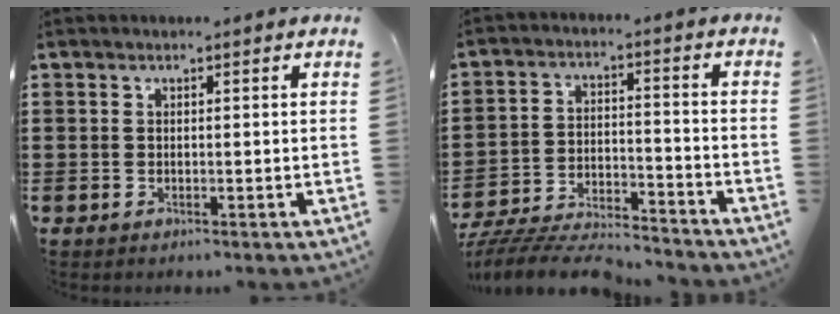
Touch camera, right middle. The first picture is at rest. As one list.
[{"total": 7.7, "force": [-7.5, 0.9, 1.6], "torque": [-0.027, 0.015, -0.147]}]